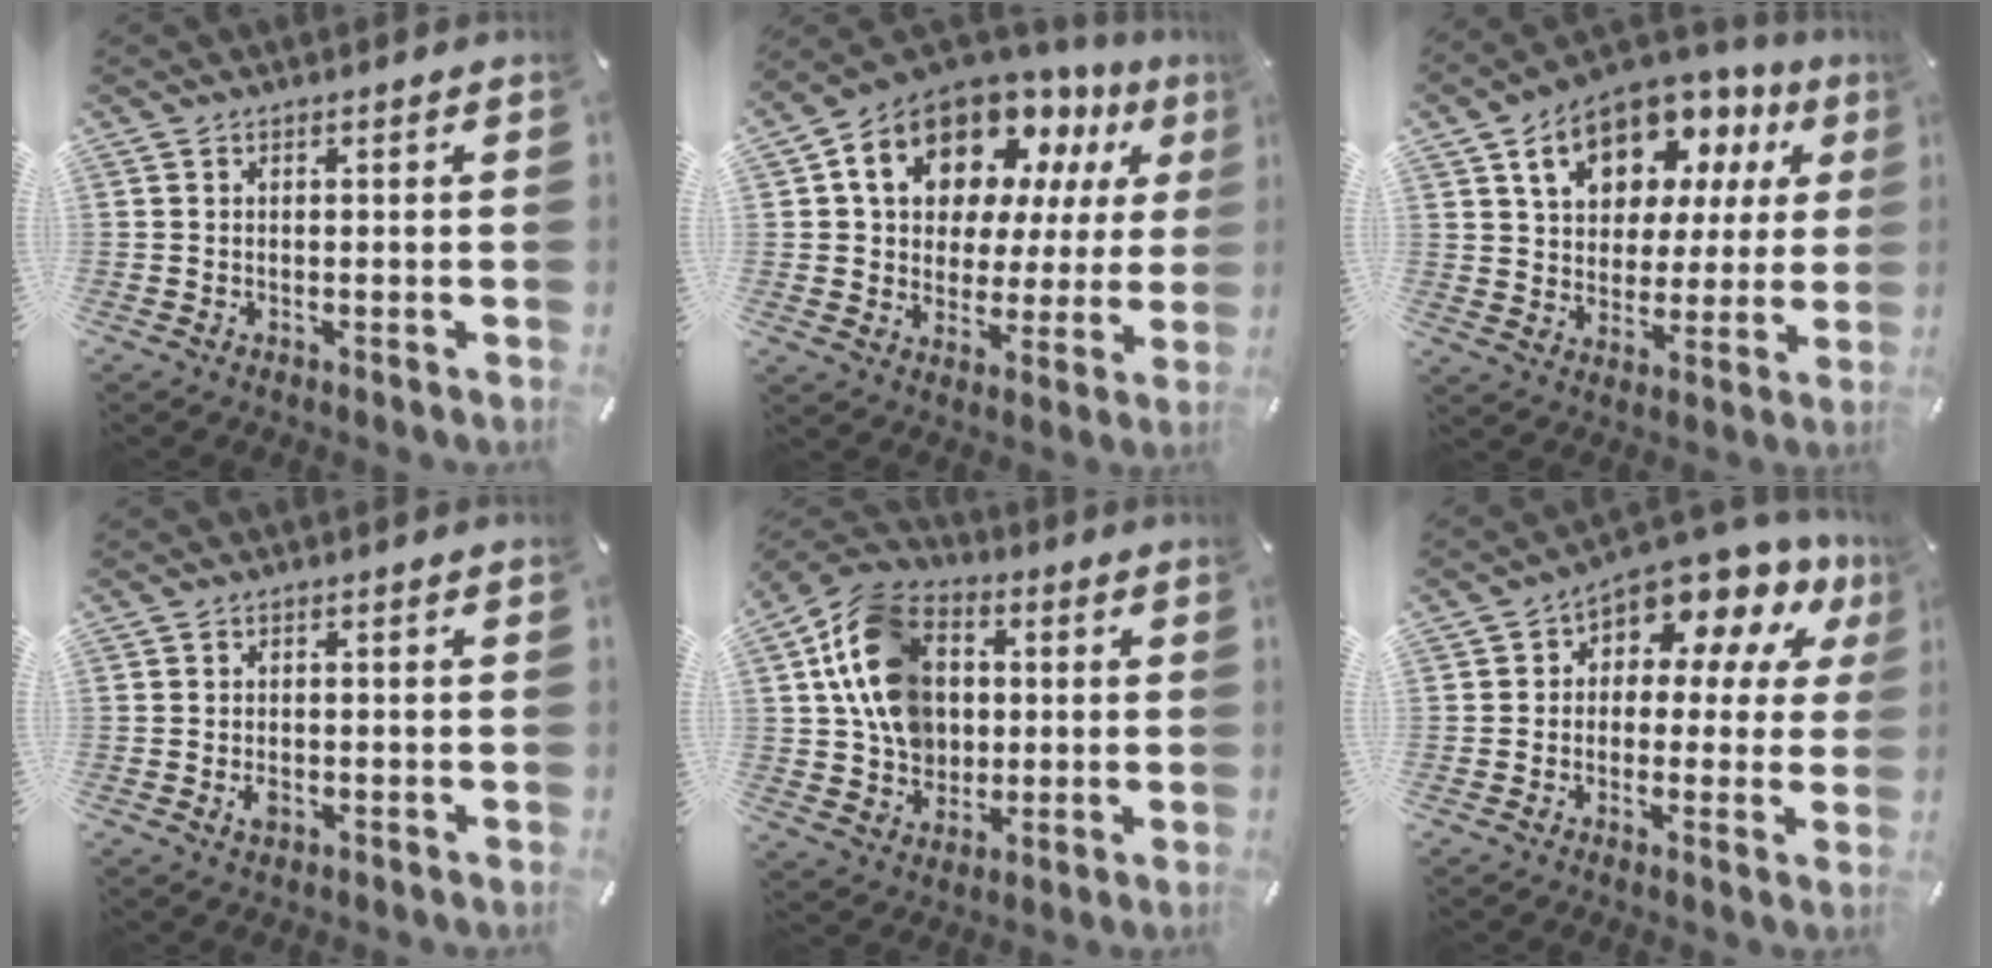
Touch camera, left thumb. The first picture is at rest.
{"total": 17.1, "force": [10.2, 11.2, 8.0], "torque": [-0.153, -0.054, 0.189]}
{"total": 14.7, "force": [8.0, 10.1, 7.1], "torque": [-0.128, -0.036, 0.144]}
{"total": 2.1, "force": [-0.7, 1.3, 1.4], "torque": [-0.032, -0.002, -0.014]}
{"total": 16.4, "force": [2.0, 13.7, 8.9], "torque": [-0.190, 0.002, 0.041]}
{"total": 9.0, "force": [5.5, 5.1, 5.0], "torque": [-0.081, -0.056, 0.101]}